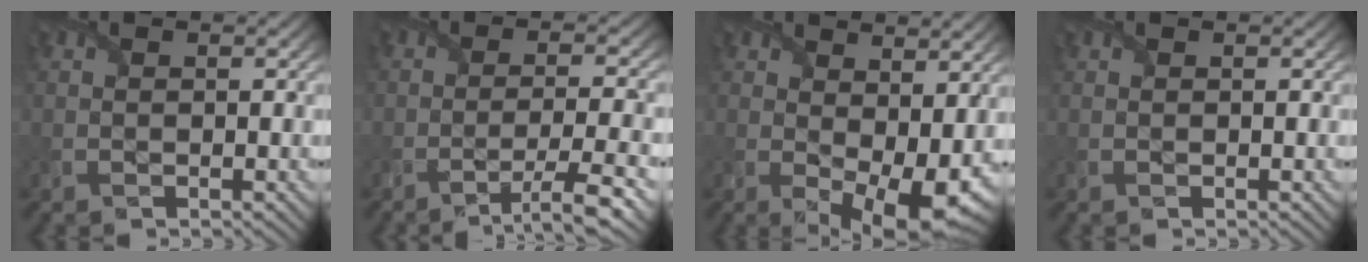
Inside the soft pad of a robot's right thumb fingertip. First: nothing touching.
{"total": 5.9, "force": [-3.3, 1.0, 4.8], "torque": [-0.081, -0.003, -0.059]}
{"total": 9.4, "force": [0.7, 5.3, 7.7], "torque": [-0.125, -0.031, 0.037]}
{"total": 0.0}